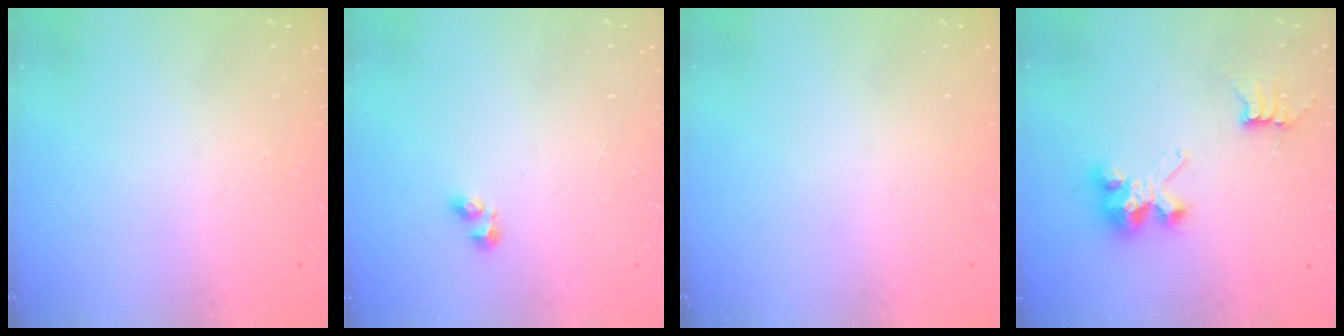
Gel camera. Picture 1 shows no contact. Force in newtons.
{"total": 2.6, "press": 2.6, "slide": 0.2}
{"total": 0.0}
{"total": 7.0, "press": 7.0, "slide": 0.2}